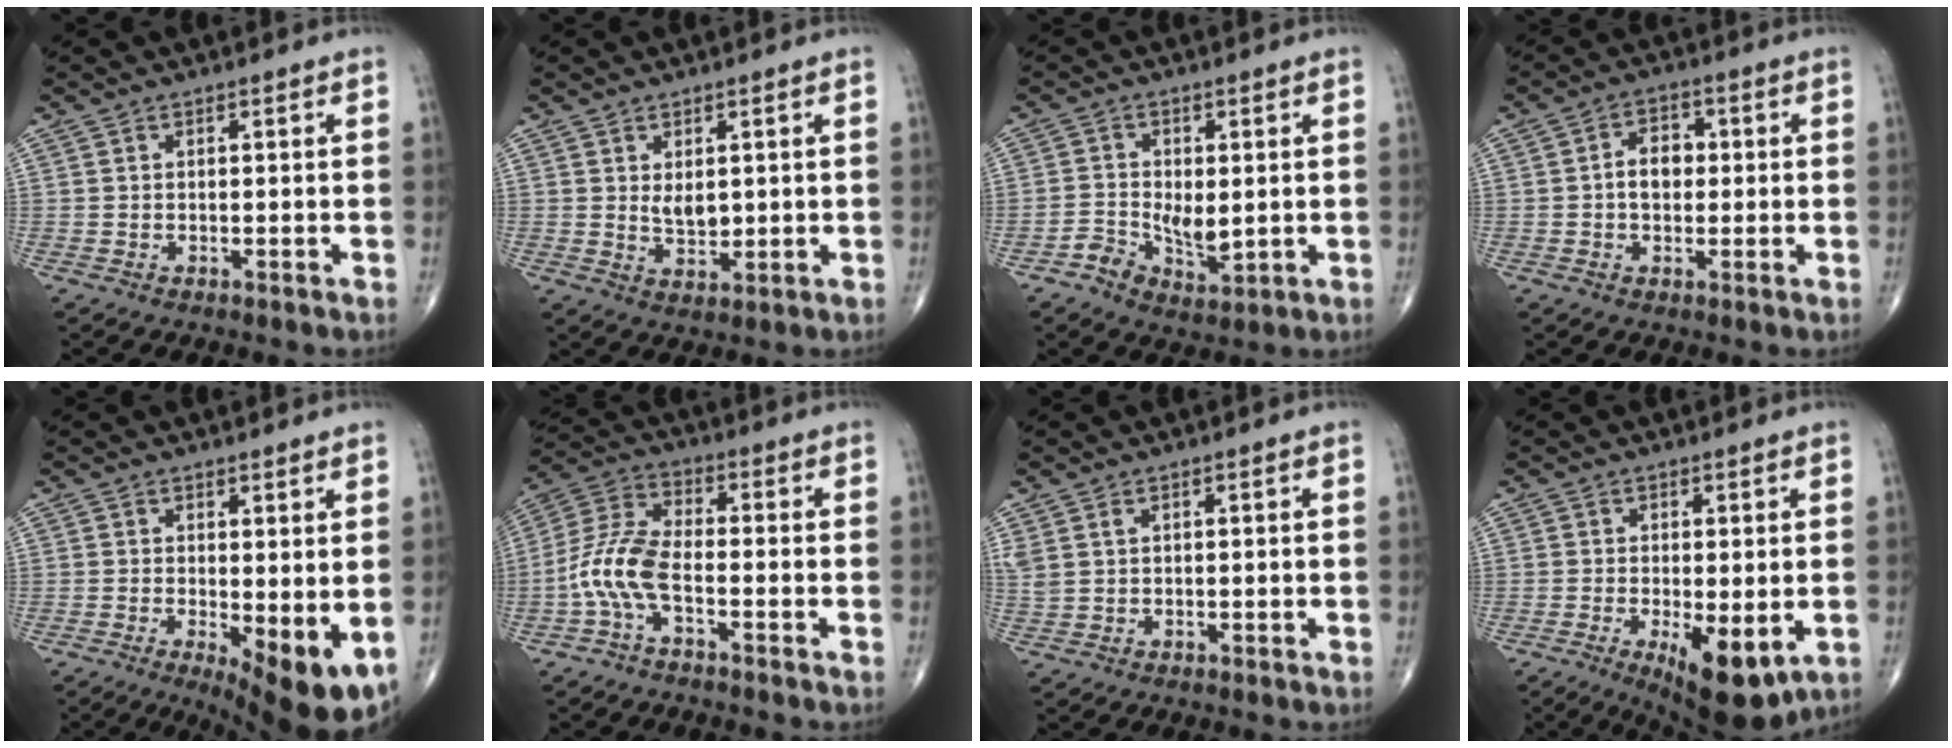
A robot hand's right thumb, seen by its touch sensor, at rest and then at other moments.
{"total": 3.8, "force": [0.9, 2.2, 3.0], "torque": [-0.042, -0.013, 0.021]}
{"total": 6.6, "force": [-0.9, 4.2, 5.0], "torque": [-0.072, 0.003, -0.011]}
{"total": 5.5, "force": [0.1, 4.0, 3.9], "torque": [-0.051, 0.015, -0.005]}
{"total": 9.7, "force": [-1.5, 3.3, 9.0], "torque": [-0.126, -0.025, -0.012]}
{"total": 8.8, "force": [-3.2, 3.3, 7.5], "torque": [-0.175, 0.033, -0.073]}
{"total": 2.4, "force": [1.2, 1.3, 1.7], "torque": [-0.050, 0.010, 0.034]}
{"total": 10.2, "force": [-2.9, 3.9, 8.9], "torque": [-0.132, -0.021, -0.037]}